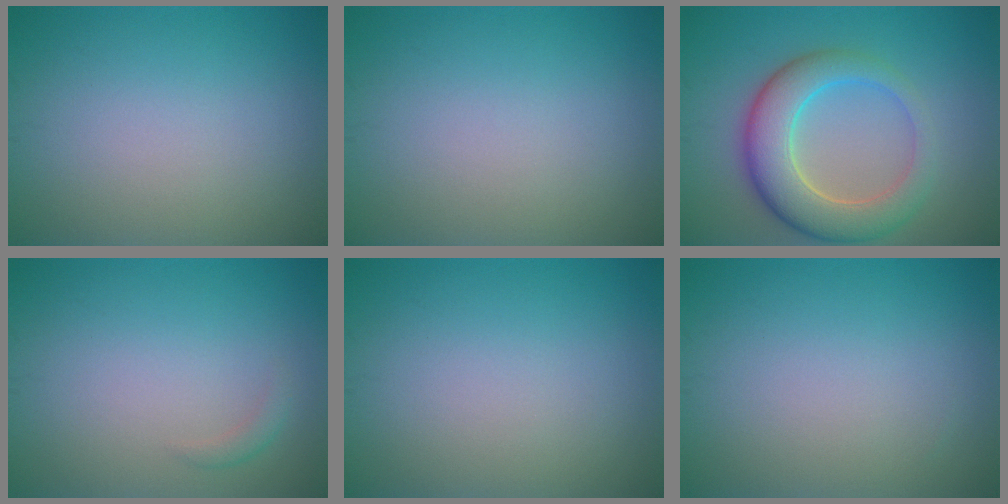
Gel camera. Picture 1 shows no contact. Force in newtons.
{"total": 0.0}
{"total": 7.0, "press": 6.9, "slide": 0.7}
{"total": 0.9, "press": 0.9, "slide": 0.0}
{"total": 0.0}
{"total": 0.0}